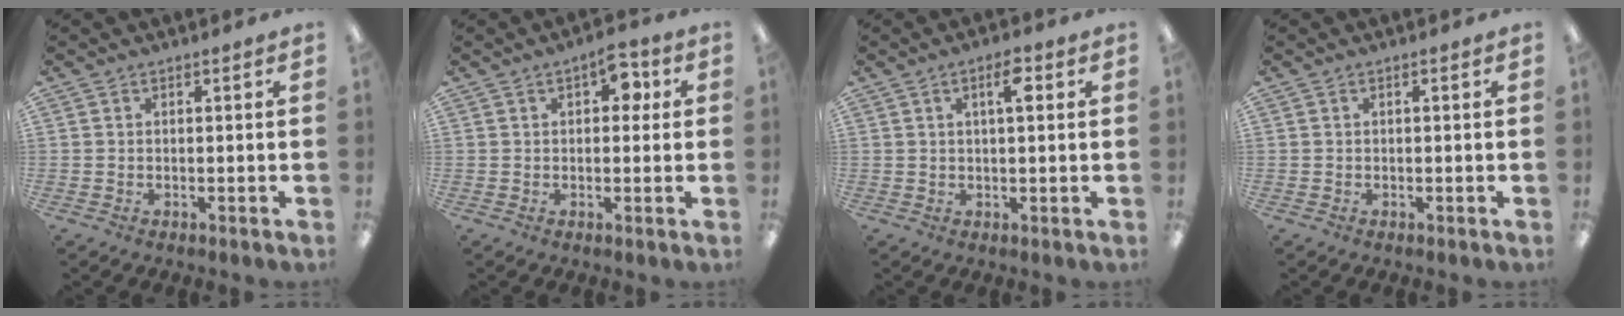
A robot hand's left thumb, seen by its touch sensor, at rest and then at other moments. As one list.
[{"total": 6.6, "force": [2.3, 3.6, 5.0], "torque": [-0.060, -0.003, 0.033]}, {"total": 4.9, "force": [1.9, 1.6, 4.1], "torque": [-0.063, -0.002, 0.026]}, {"total": 0.0}]